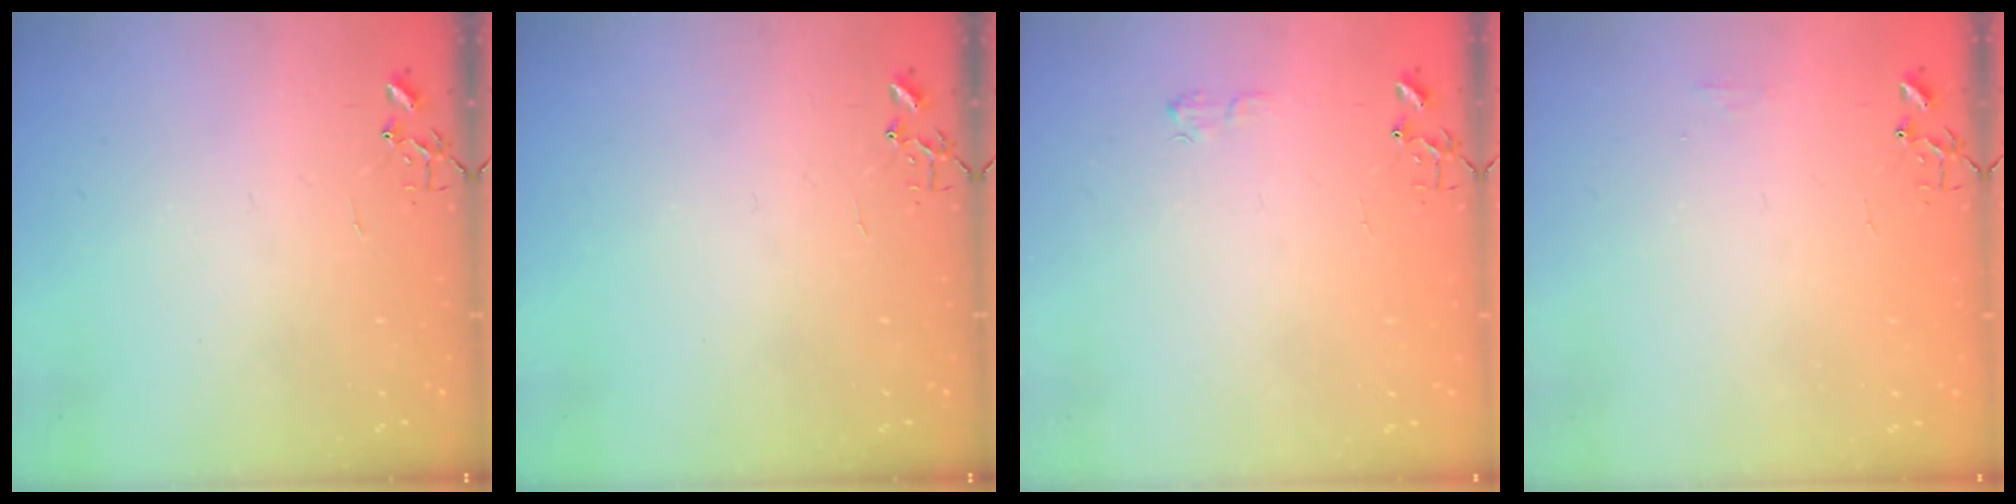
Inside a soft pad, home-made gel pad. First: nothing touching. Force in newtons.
{"total": 0.0}
{"total": 5.4, "press": 5.4, "slide": 0.6}
{"total": 5.1, "press": 5.1, "slide": 0.7}